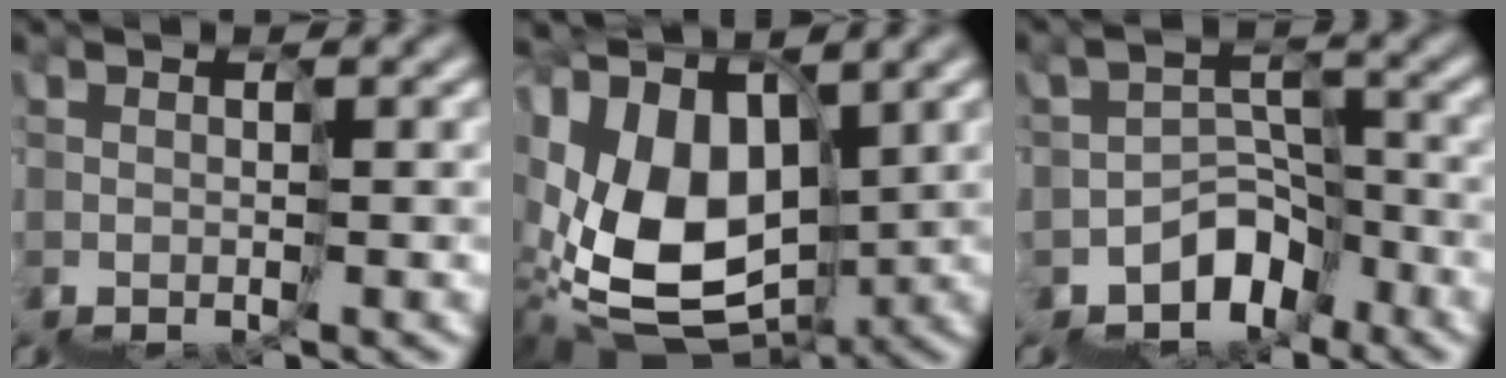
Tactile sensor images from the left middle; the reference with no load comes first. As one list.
[{"total": 7.9, "force": [1.4, 5.3, 5.7], "torque": [-0.091, 0.020, 0.023]}, {"total": 4.5, "force": [-4.1, 1.7, -0.9], "torque": [0.036, 0.033, -0.078]}]